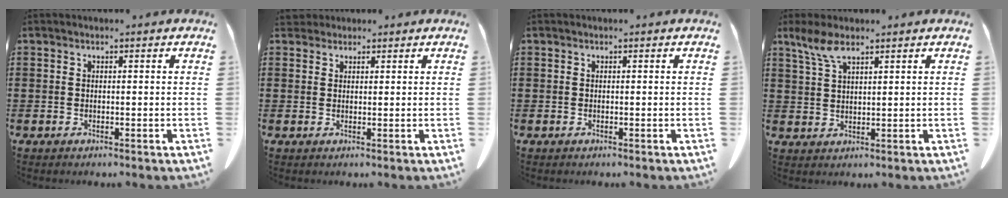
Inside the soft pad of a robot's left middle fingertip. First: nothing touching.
{"total": 2.0, "force": [1.6, 1.0, 0.4], "torque": [-0.014, 0.006, 0.033]}
{"total": 0.0}
{"total": 4.7, "force": [2.9, 1.3, 3.4], "torque": [-0.076, 0.005, 0.052]}